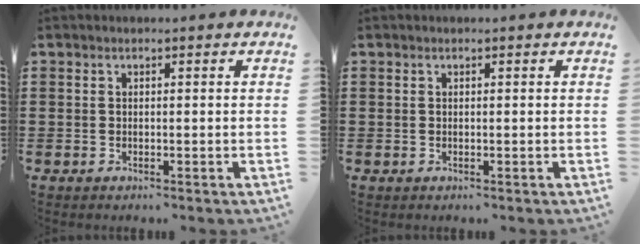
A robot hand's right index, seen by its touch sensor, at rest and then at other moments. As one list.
[{"total": 0.0}]